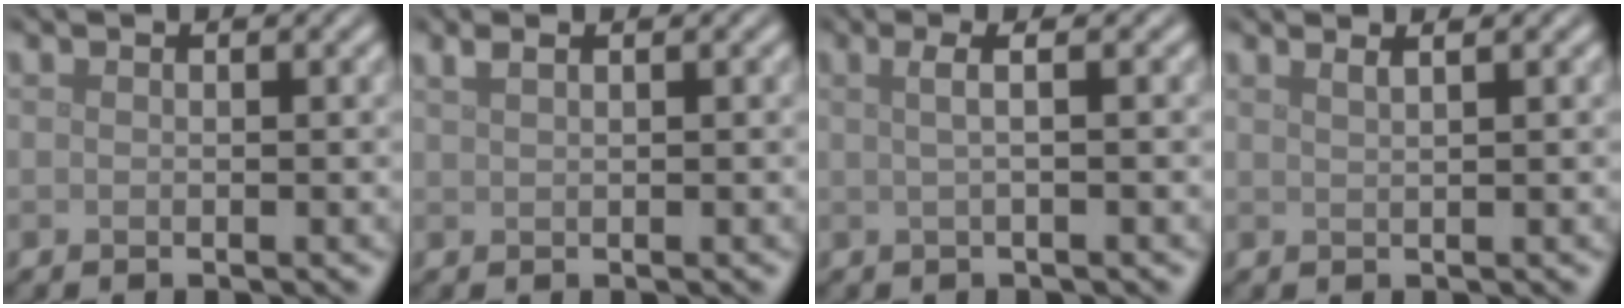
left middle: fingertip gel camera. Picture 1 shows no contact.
{"total": 1.3, "force": [0.9, 0.4, 0.9], "torque": [-0.015, 0.003, 0.014]}
{"total": 2.3, "force": [0.5, 0.8, 2.1], "torque": [-0.030, 0.003, -0.004]}
{"total": 2.2, "force": [1.4, 1.0, 1.5], "torque": [0.002, 0.004, -0.004]}